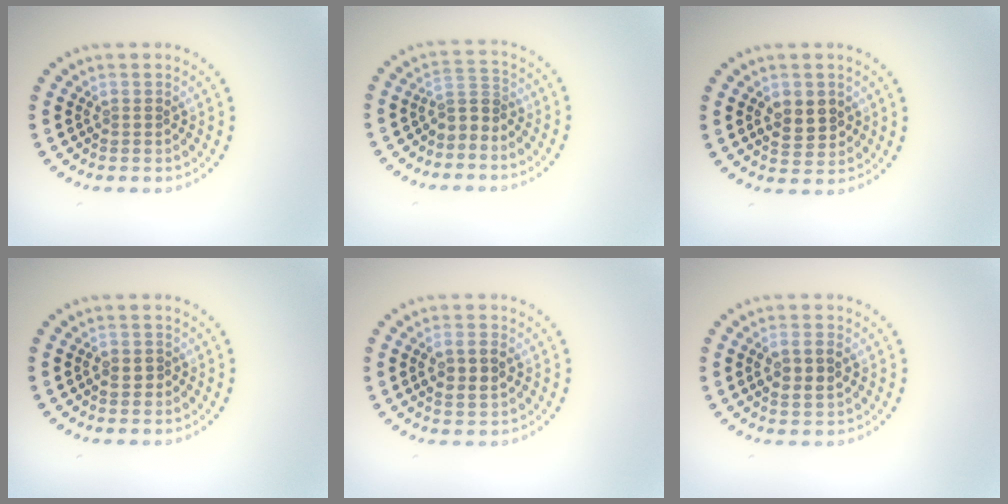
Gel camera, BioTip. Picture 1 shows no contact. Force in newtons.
{"total": 2.1, "press": 1.6, "slide": 1.3}
{"total": 2.9, "press": 2.9, "slide": 0.4}
{"total": 0.9, "press": 0.8, "slide": 0.2}
{"total": 3.0, "press": 2.9, "slide": 0.6}
{"total": 3.0, "press": 2.9, "slide": 0.6}